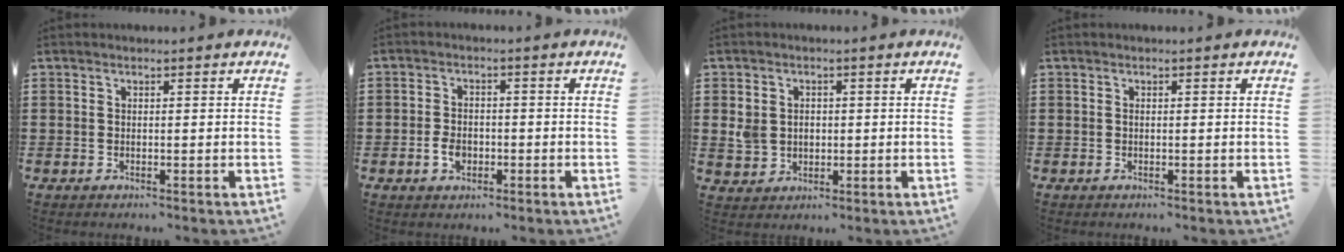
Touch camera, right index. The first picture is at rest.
{"total": 3.1, "force": [-1.1, 2.2, 2.0], "torque": [-0.046, -0.001, -0.021]}
{"total": 3.5, "force": [0.4, 3.1, 1.6], "torque": [-0.042, 0.012, 0.005]}
{"total": 0.0}